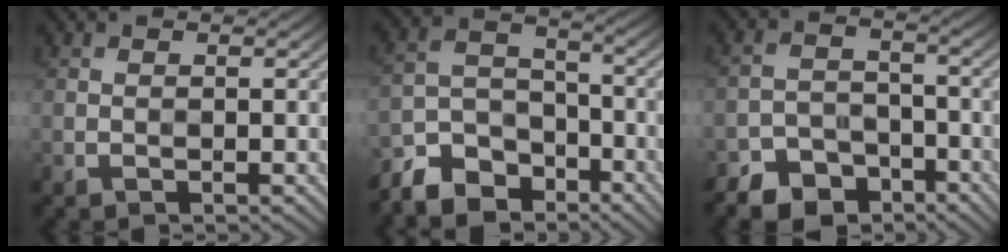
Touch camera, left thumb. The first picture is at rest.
{"total": 9.3, "force": [-7.2, 4.9, 3.3], "torque": [-0.078, -0.005, -0.139]}
{"total": 8.3, "force": [-6.7, 4.3, 2.4], "torque": [-0.039, -0.009, -0.109]}